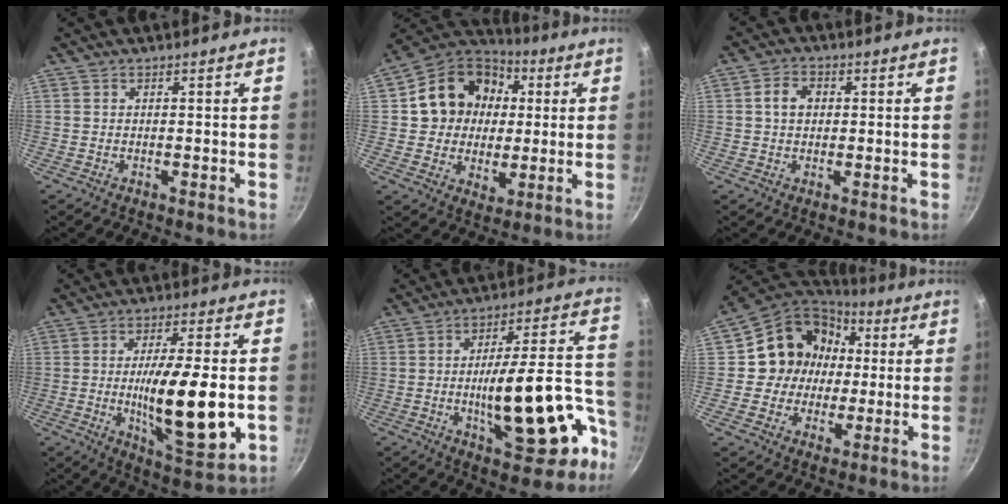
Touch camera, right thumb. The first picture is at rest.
{"total": 17.8, "force": [3.3, 14.9, 9.1], "torque": [-0.126, 0.013, 0.049]}
{"total": 4.4, "force": [0.6, 3.4, 2.7], "torque": [-0.032, 0.010, 0.004]}
{"total": 18.2, "force": [-2.1, 5.2, 17.3], "torque": [-0.276, -0.008, -0.027]}
{"total": 22.3, "force": [-7.3, 8.5, 19.3], "torque": [-0.248, 0.051, -0.094]}
{"total": 16.3, "force": [2.0, 14.4, 7.2], "torque": [-0.098, 0.021, 0.023]}